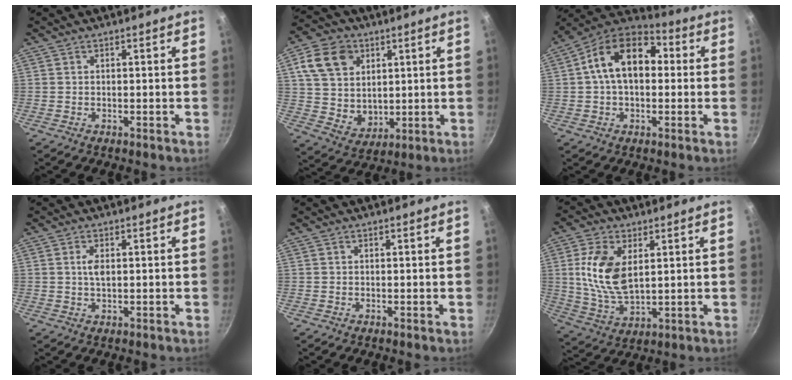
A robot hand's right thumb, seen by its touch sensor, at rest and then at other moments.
{"total": 14.2, "force": [4.8, 11.2, 7.2], "torque": [-0.102, -0.012, 0.096]}
{"total": 15.4, "force": [1.9, 10.1, 11.4], "torque": [-0.156, 0.033, 0.008]}
{"total": 2.8, "force": [0.5, 1.3, 2.4], "torque": [-0.043, 0.001, 0.011]}
{"total": 0.0}
{"total": 12.2, "force": [2.8, 6.8, 9.8], "torque": [-0.190, -0.018, 0.061]}